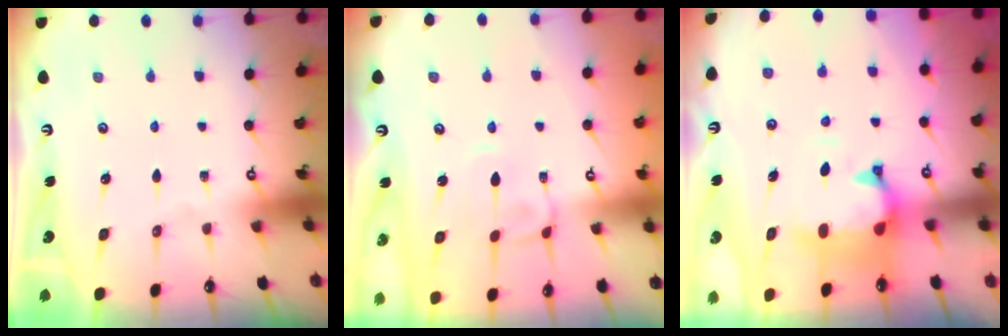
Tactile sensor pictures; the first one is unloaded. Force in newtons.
{"total": 3.0, "press": 2.9, "slide": 0.7}
{"total": 1.1, "press": 0.1, "slide": 1.1}